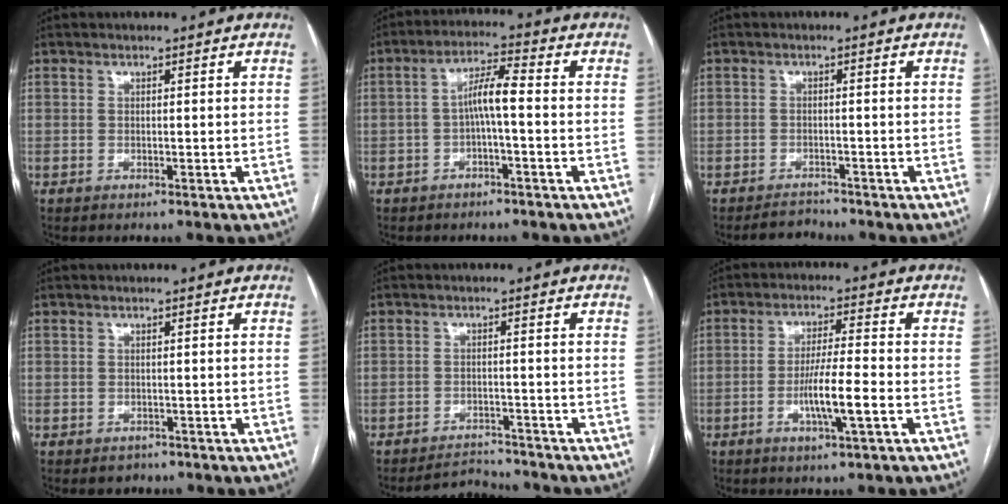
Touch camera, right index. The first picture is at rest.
{"total": 5.4, "force": [-0.8, 0.7, 5.3], "torque": [-0.097, 0.020, -0.014]}
{"total": 2.2, "force": [-2.1, 0.6, -0.4], "torque": [0.004, -0.007, -0.032]}
{"total": 1.6, "force": [-0.9, 1.3, 0.3], "torque": [-0.003, 0.001, -0.008]}
{"total": 3.6, "force": [-3.5, 0.5, -0.8], "torque": [0.013, -0.001, -0.053]}
{"total": 7.1, "force": [-2.3, 0.0, 6.7], "torque": [-0.125, -0.004, -0.041]}